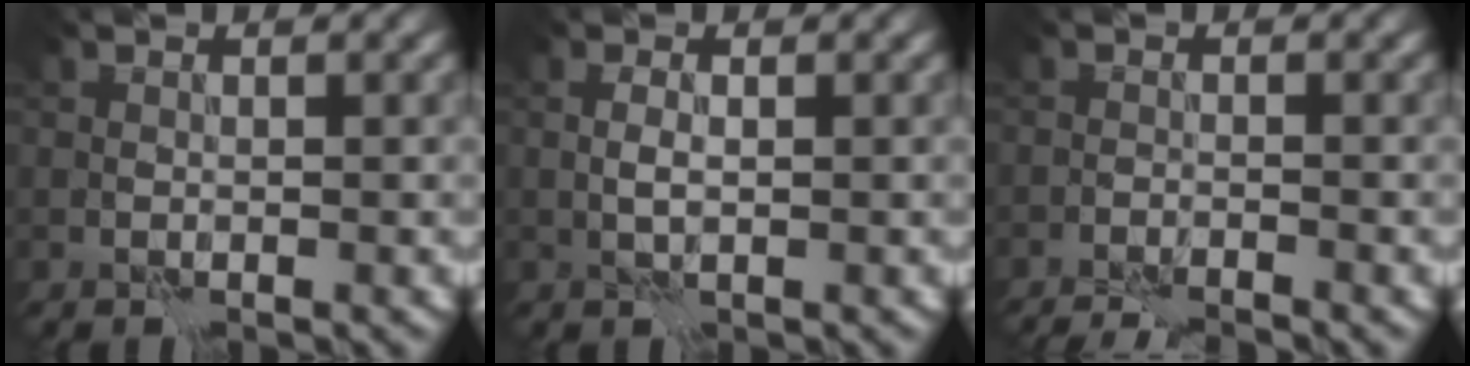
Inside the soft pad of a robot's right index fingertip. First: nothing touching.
{"total": 0.8, "force": [0.1, 0.1, 0.8], "torque": [-0.017, 0.000, 0.001]}
{"total": 3.8, "force": [-3.7, 0.2, 1.0], "torque": [-0.015, -0.004, -0.057]}